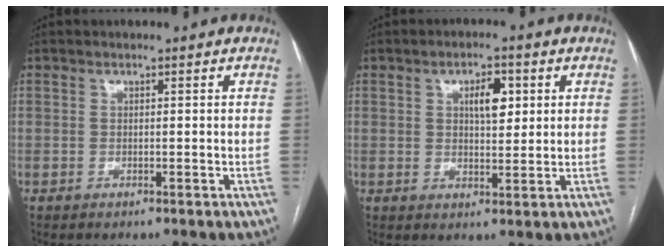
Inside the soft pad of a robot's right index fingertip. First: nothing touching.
{"total": 4.8, "force": [1.6, 2.1, 4.0], "torque": [-0.064, 0.007, 0.026]}